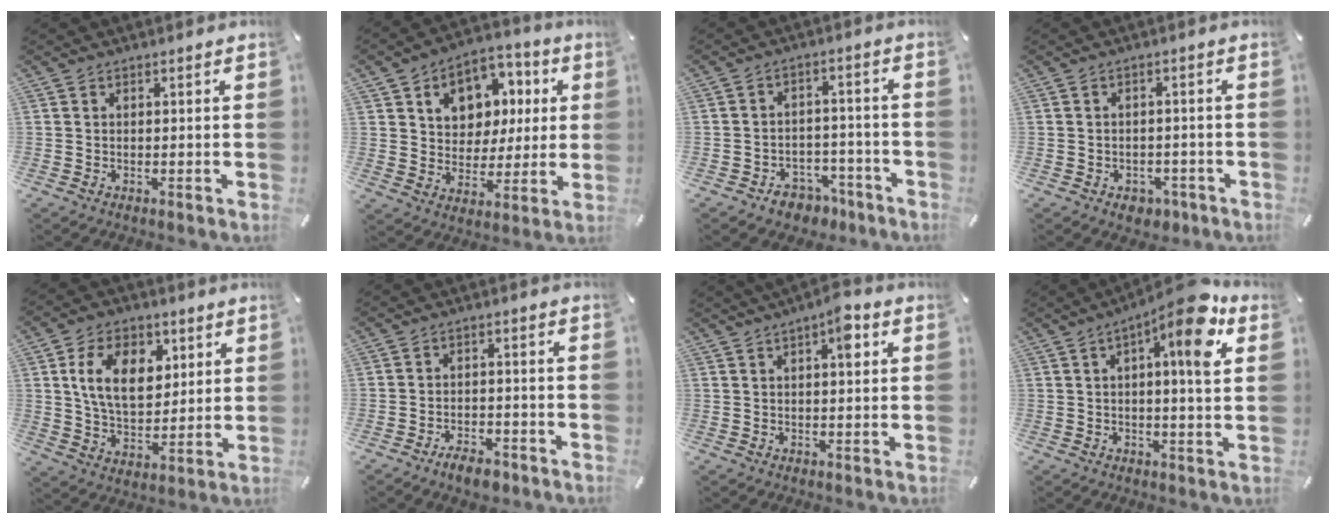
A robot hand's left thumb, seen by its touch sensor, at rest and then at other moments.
{"total": 11.7, "force": [3.4, 10.4, 4.3], "torque": [-0.070, -0.014, 0.067]}
{"total": 5.9, "force": [-3.6, 4.4, 1.5], "torque": [-0.019, 0.033, -0.061]}
{"total": 3.5, "force": [-1.8, 2.8, 1.3], "torque": [-0.020, 0.009, -0.030]}
{"total": 13.6, "force": [4.7, 9.2, 8.9], "torque": [-0.157, 0.003, 0.084]}
{"total": 4.7, "force": [-3.8, 2.0, 2.0], "torque": [-0.032, 0.022, -0.070]}
{"total": 5.8, "force": [2.4, 2.1, 4.9], "torque": [-0.070, -0.004, 0.032]}
{"total": 13.1, "force": [4.9, 2.5, 11.9], "torque": [-0.162, -0.023, 0.067]}